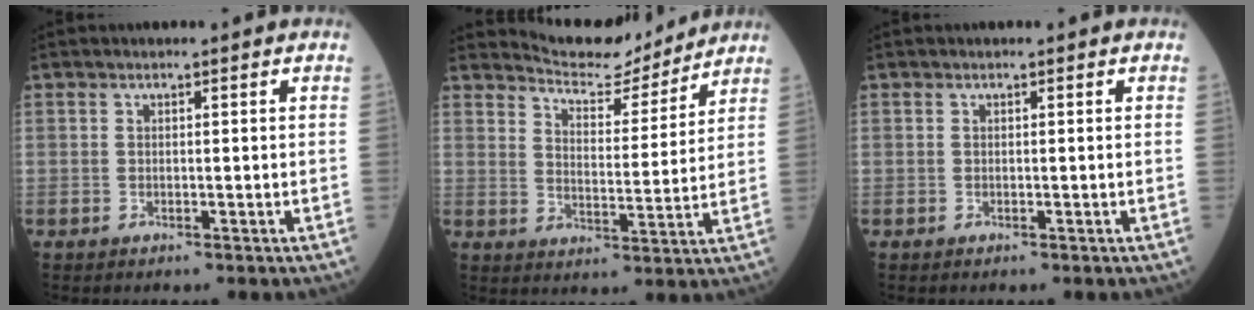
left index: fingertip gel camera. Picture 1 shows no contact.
{"total": 9.9, "force": [9.7, 1.3, 1.1], "torque": [-0.027, -0.002, 0.150]}
{"total": 0.0}